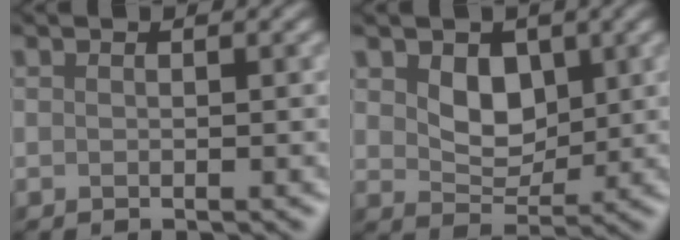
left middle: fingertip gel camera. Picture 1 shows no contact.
{"total": 3.1, "force": [1.3, 2.2, 1.8], "torque": [-0.037, -0.004, 0.015]}